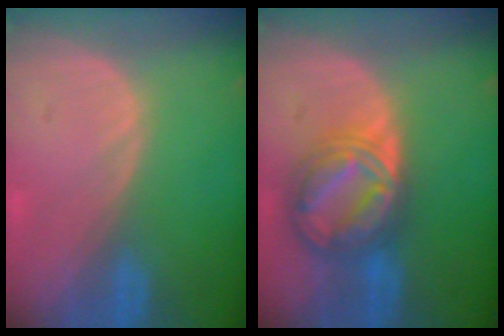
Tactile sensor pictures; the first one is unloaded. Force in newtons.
{"total": 8.8, "press": 8.7, "slide": 0.8}